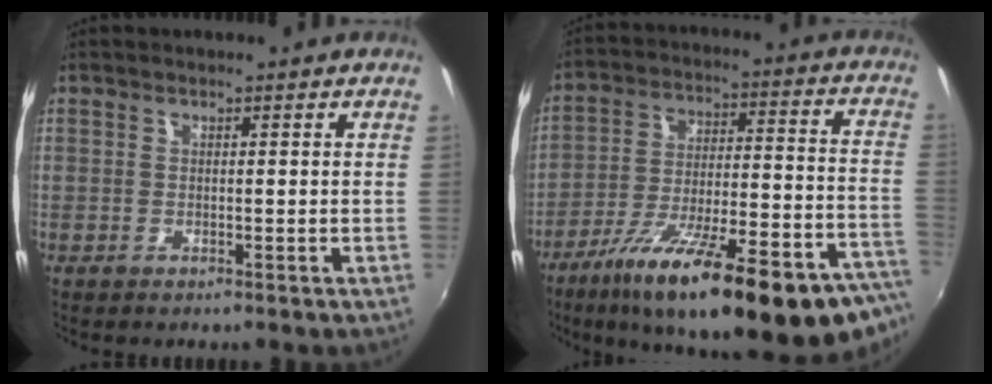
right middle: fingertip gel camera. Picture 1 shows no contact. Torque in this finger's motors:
{"motor_torque": [1.23, -0.91, 0.52, 0.21]}